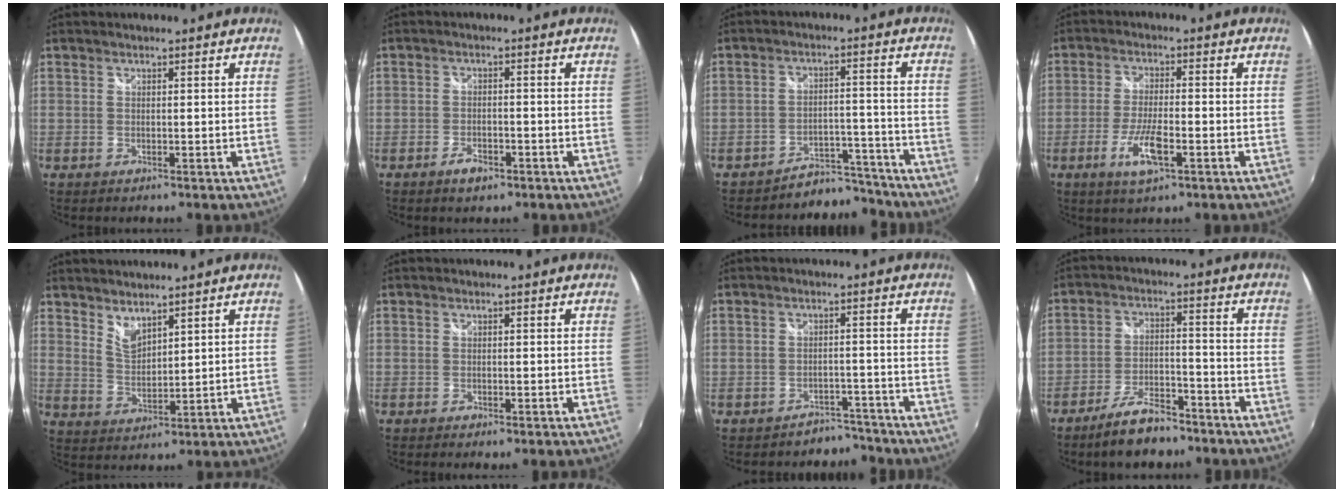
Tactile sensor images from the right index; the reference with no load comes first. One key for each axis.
{"total": 3.4, "fx": -2.3, "fy": 1.6, "fz": 1.9, "tx": -0.045, "ty": -0.002, "tz": -0.042}
{"total": 8.5, "fx": -8.0, "fy": 2.7, "fz": -0.2, "tx": 0.000, "ty": 0.033, "tz": -0.116}
{"total": 7.3, "fx": -3.3, "fy": 1.8, "fz": 6.2, "tx": -0.133, "ty": -0.009, "tz": -0.063}
{"total": 4.6, "fx": 4.0, "fy": 1.4, "fz": 1.9, "tx": -0.028, "ty": -0.006, "tz": 0.073}
{"total": 0.7, "fx": -0.6, "fy": 0.1, "fz": 0.4, "tx": -0.011, "ty": -0.004, "tz": -0.012}
{"total": 4.9, "fx": -4.4, "fy": 2.2, "fz": -0.7, "tx": 0.015, "ty": 0.023, "tz": -0.058}
{"total": 9.9, "fx": -7.9, "fy": 3.4, "fz": 4.9, "tx": -0.107, "ty": 0.006, "tz": -0.128}